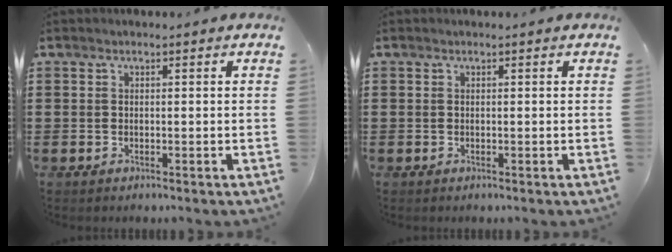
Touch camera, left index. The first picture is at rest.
{"total": 0.0}